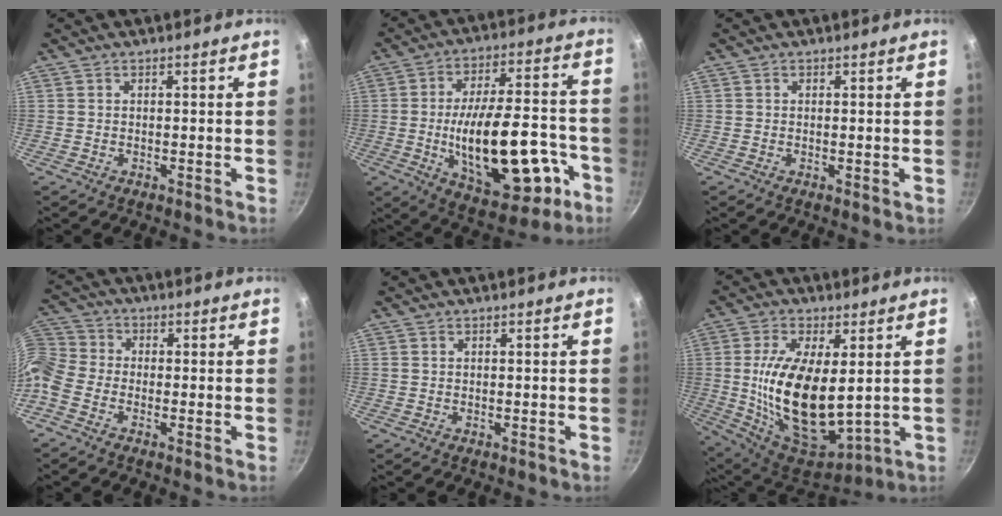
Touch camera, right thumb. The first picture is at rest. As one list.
[{"total": 24.0, "force": [-6.7, 11.1, 20.2], "torque": [-0.290, 0.038, -0.076]}, {"total": 0.6, "force": [0.1, 0.1, 0.6], "torque": [-0.010, -0.002, 0.000]}, {"total": 7.6, "force": [-3.6, 5.3, 4.1], "torque": [-0.094, 0.038, -0.099]}, {"total": 0.0}, {"total": 19.9, "force": [1.3, 9.6, 17.4], "torque": [-0.306, -0.022, 0.040]}]